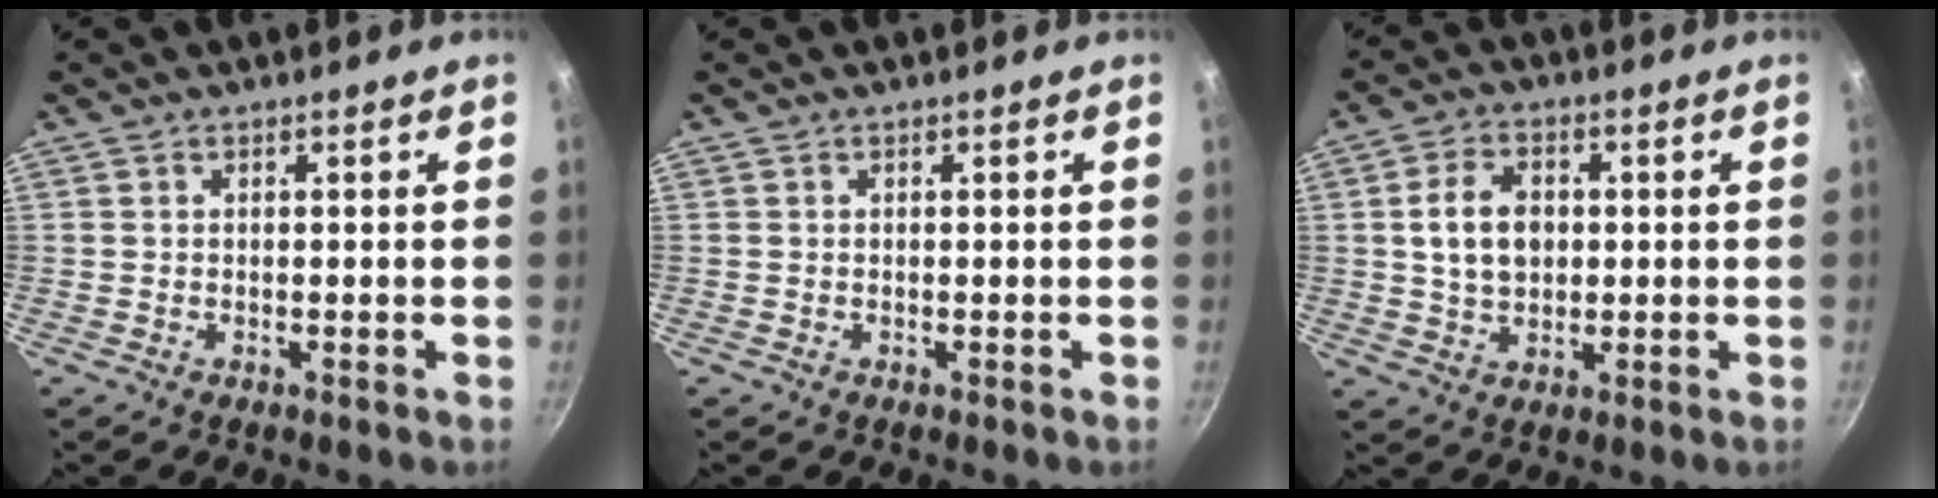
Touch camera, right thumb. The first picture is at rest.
{"total": 0.0}
{"total": 8.3, "force": [0.9, 5.9, 5.7], "torque": [-0.085, 0.007, 0.015]}